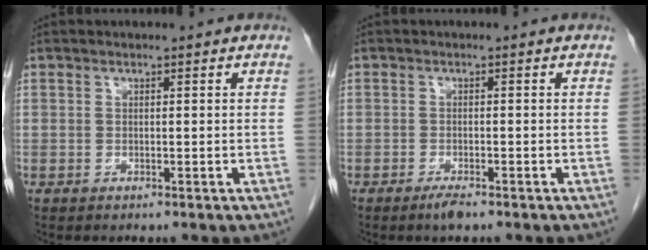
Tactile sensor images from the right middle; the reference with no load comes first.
{"total": 1.9, "force": [-1.4, 0.4, 1.2], "torque": [-0.028, -0.003, -0.025]}